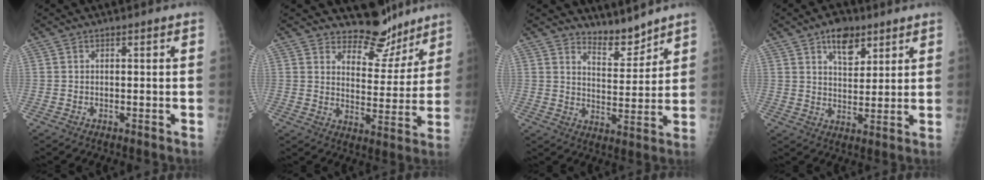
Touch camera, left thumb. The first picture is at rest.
{"total": 10.1, "force": [9.0, 4.2, 1.4], "torque": [0.015, -0.081, 0.132]}
{"total": 5.9, "force": [5.6, 1.4, 0.9], "torque": [0.004, -0.057, 0.104]}
{"total": 7.9, "force": [4.8, 4.4, 4.6], "torque": [-0.044, -0.026, 0.075]}